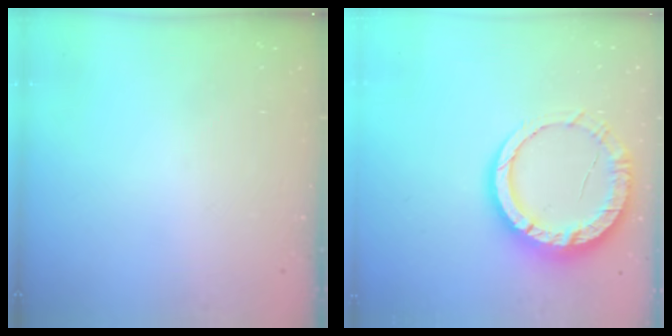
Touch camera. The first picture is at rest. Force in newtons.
{"total": 15.2, "press": 15.2, "slide": 1.4}